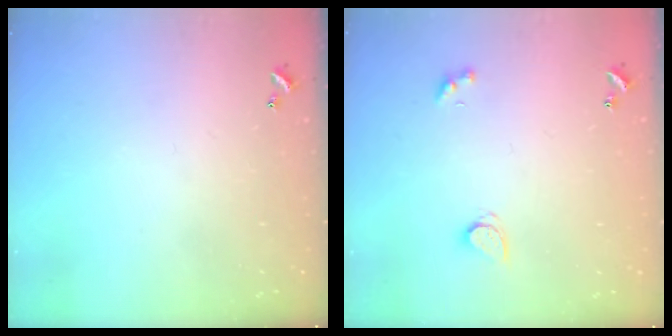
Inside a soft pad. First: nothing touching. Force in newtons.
{"total": 2.3, "press": 2.3, "slide": 0.3}